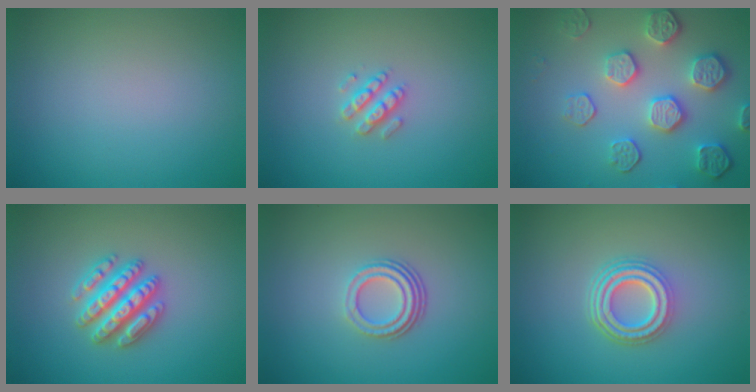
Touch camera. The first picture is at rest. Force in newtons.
{"total": 2.1, "press": 2.0, "slide": 0.5}
{"total": 5.2, "press": 4.5, "slide": 2.6}
{"total": 4.7, "press": 4.6, "slide": 0.8}
{"total": 3.0, "press": 2.1, "slide": 2.1}
{"total": 4.8, "press": 3.4, "slide": 3.4}